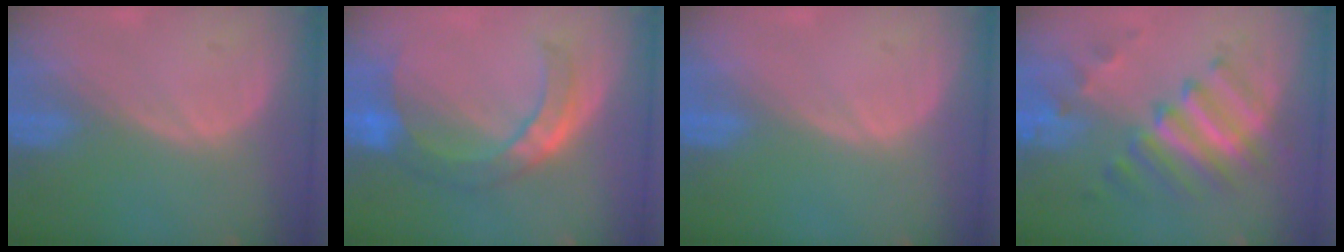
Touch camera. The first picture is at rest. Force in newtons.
{"total": 7.4, "press": 7.2, "slide": 1.9}
{"total": 0.0}
{"total": 8.2, "press": 8.1, "slide": 1.5}